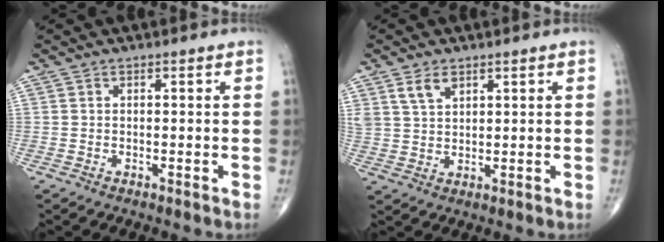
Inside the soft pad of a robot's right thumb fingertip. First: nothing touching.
{"total": 4.6, "force": [2.7, 2.7, 2.5], "torque": [-0.041, -0.012, 0.058]}